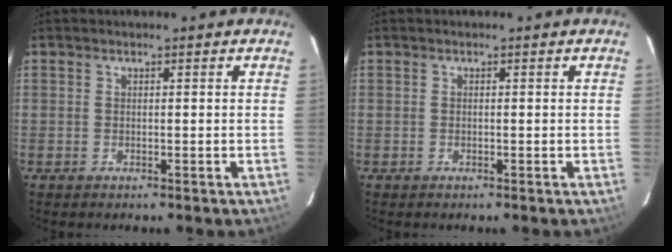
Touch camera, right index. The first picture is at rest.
{"total": 0.0}